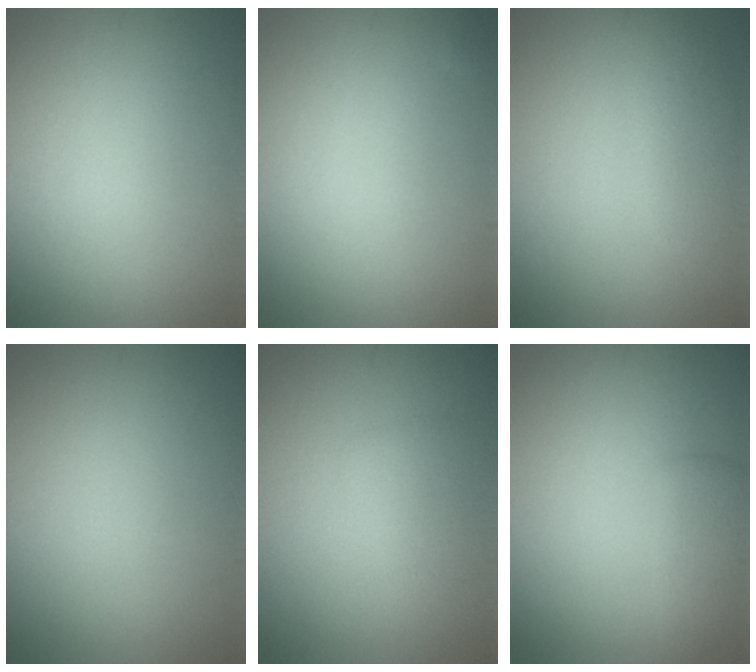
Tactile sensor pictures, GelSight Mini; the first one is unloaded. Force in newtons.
{"total": 0.0}
{"total": 2.7, "press": 2.7, "slide": 0.2}
{"total": 0.0}
{"total": 1.9, "press": 1.9, "slide": 0.2}
{"total": 2.4, "press": 2.4, "slide": 0.1}